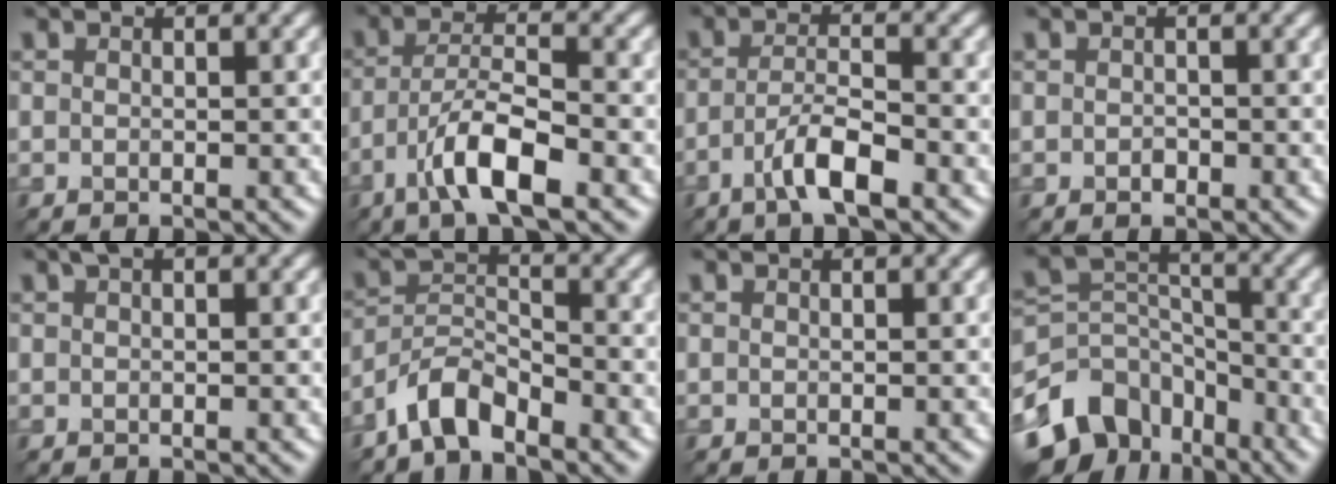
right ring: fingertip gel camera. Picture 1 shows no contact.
{"total": 6.0, "force": [-3.3, 1.6, 4.7], "torque": [-0.089, 0.014, -0.064]}
{"total": 4.0, "force": [-2.3, 0.8, 3.1], "torque": [-0.061, 0.013, -0.047]}
{"total": 0.0}
{"total": 0.6, "force": [0.3, 0.0, 0.5], "torque": [-0.014, 0.006, 0.004]}
{"total": 3.8, "force": [-3.2, 1.2, 1.7], "torque": [-0.029, 0.012, -0.070]}
{"total": 0.0}
{"total": 8.6, "force": [-5.1, 5.9, 3.6], "torque": [-0.070, 0.002, -0.107]}